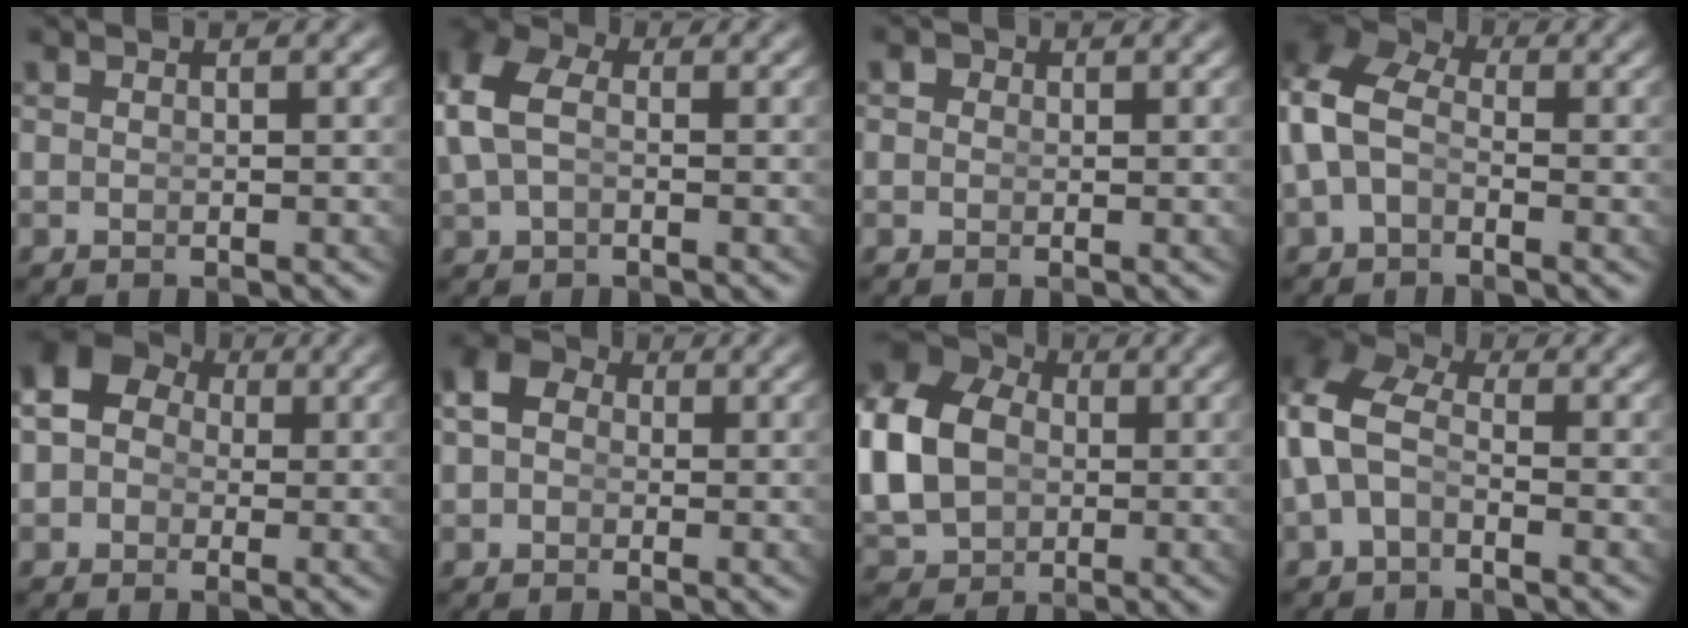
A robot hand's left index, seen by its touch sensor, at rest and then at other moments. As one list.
[{"total": 5.1, "force": [0.9, 3.8, 3.2], "torque": [-0.093, -0.004, 0.019]}, {"total": 1.5, "force": [0.3, 1.4, 0.5], "torque": [-0.005, -0.006, 0.003]}, {"total": 7.6, "force": [0.8, 6.3, 4.3], "torque": [-0.101, -0.008, 0.006]}, {"total": 8.9, "force": [2.3, 7.3, 4.5], "torque": [-0.078, 0.008, 0.020]}, {"total": 6.3, "force": [2.0, 5.1, 3.1], "torque": [-0.050, 0.016, 0.014]}, {"total": 10.9, "force": [1.0, 8.8, 6.5], "torque": [-0.146, -0.021, 0.030]}, {"total": 5.9, "force": [0.8, 4.7, 3.5], "torque": [-0.096, -0.008, 0.007]}]